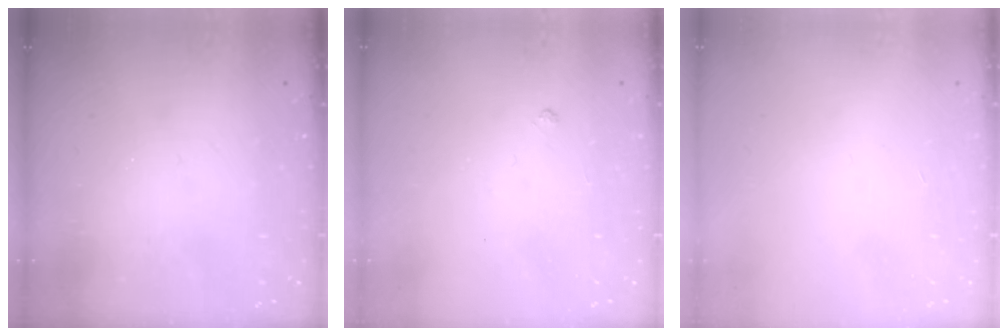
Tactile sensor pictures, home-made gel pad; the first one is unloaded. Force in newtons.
{"total": 2.9, "press": 2.8, "slide": 0.5}
{"total": 0.0}